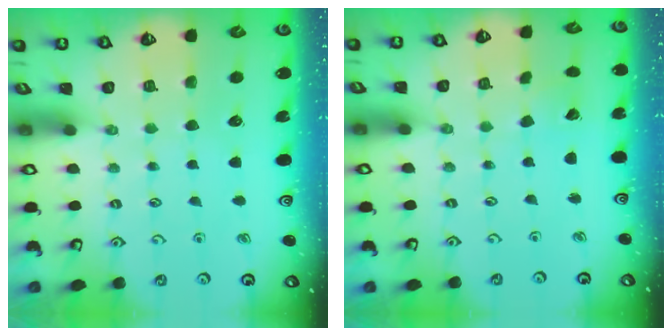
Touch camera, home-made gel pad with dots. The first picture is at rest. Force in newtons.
{"total": 2.8, "press": 2.8, "slide": 0.3}